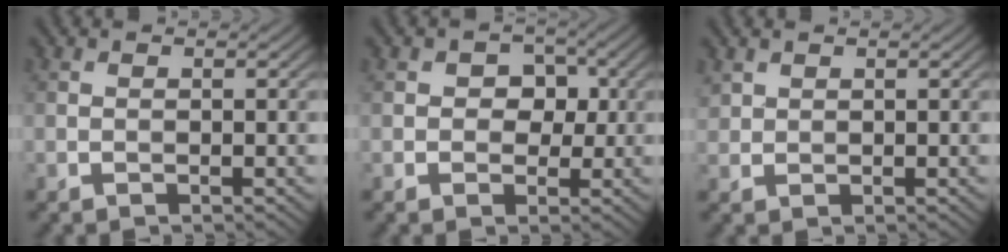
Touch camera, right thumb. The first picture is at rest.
{"total": 3.8, "force": [0.4, 3.2, 1.9], "torque": [-0.020, -0.001, -0.009]}
{"total": 1.5, "force": [1.1, 1.0, 0.3], "torque": [-0.011, 0.002, 0.028]}